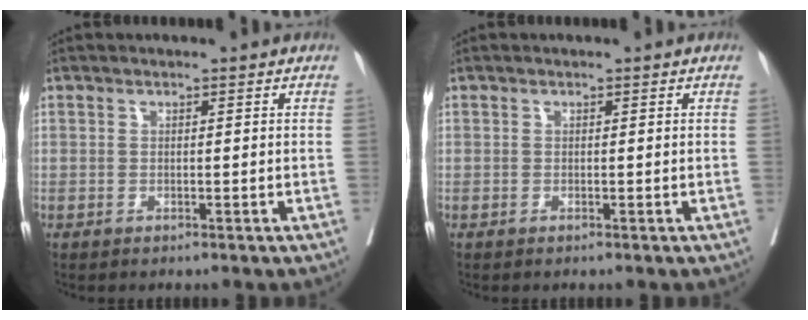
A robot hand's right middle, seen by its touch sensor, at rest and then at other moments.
{"total": 0.0}